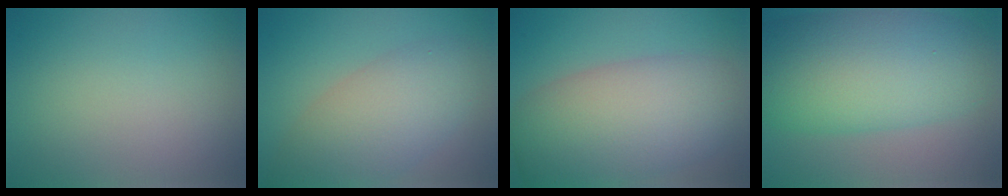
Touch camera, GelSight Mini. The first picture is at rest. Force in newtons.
{"total": 6.9, "press": 6.9, "slide": 0.4}
{"total": 10.3, "press": 10.3, "slide": 0.3}
{"total": 11.5, "press": 11.5, "slide": 0.2}